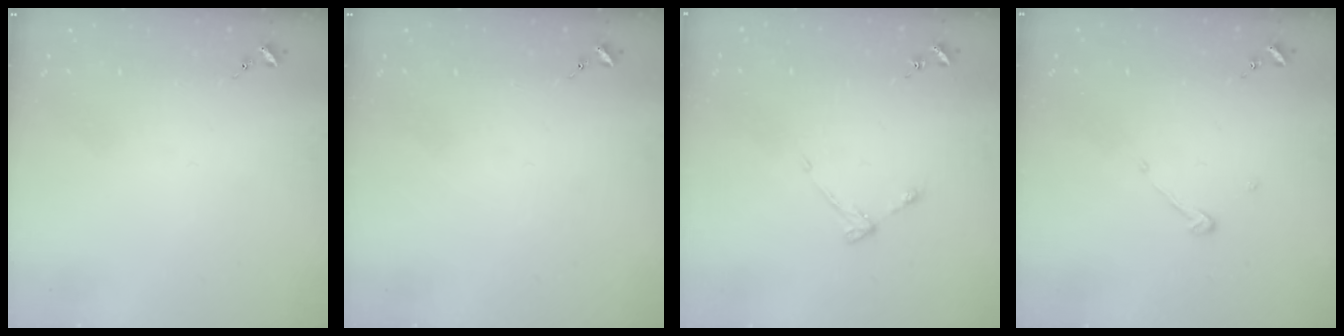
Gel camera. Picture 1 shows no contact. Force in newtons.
{"total": 0.0}
{"total": 3.9, "press": 3.9, "slide": 0.6}
{"total": 3.9, "press": 3.9, "slide": 0.3}